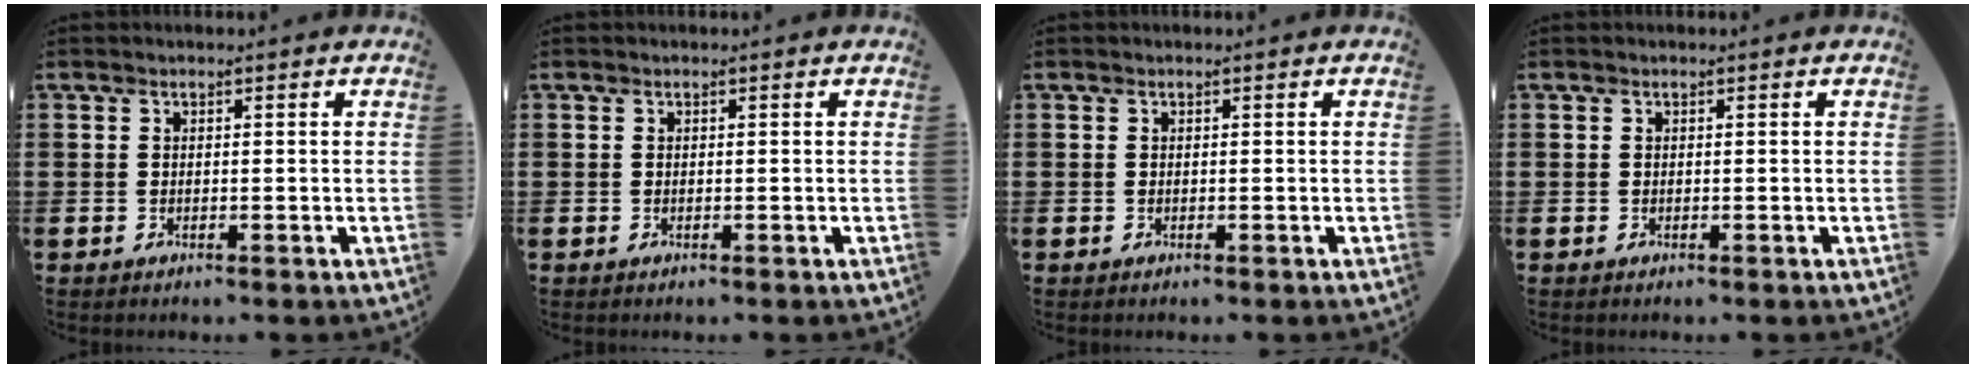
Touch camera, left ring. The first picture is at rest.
{"total": 0.0}
{"total": 0.0}
{"total": 0.0}